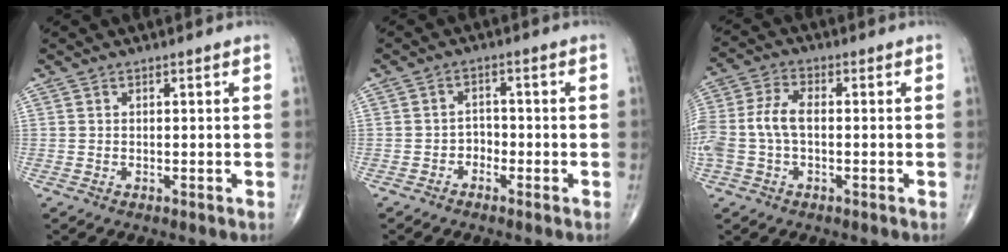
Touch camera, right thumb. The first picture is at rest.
{"total": 2.3, "force": [-1.4, 1.6, 0.6], "torque": [0.006, 0.015, -0.031]}
{"total": 9.1, "force": [-0.9, 5.3, 7.4], "torque": [-0.183, 0.024, -0.020]}